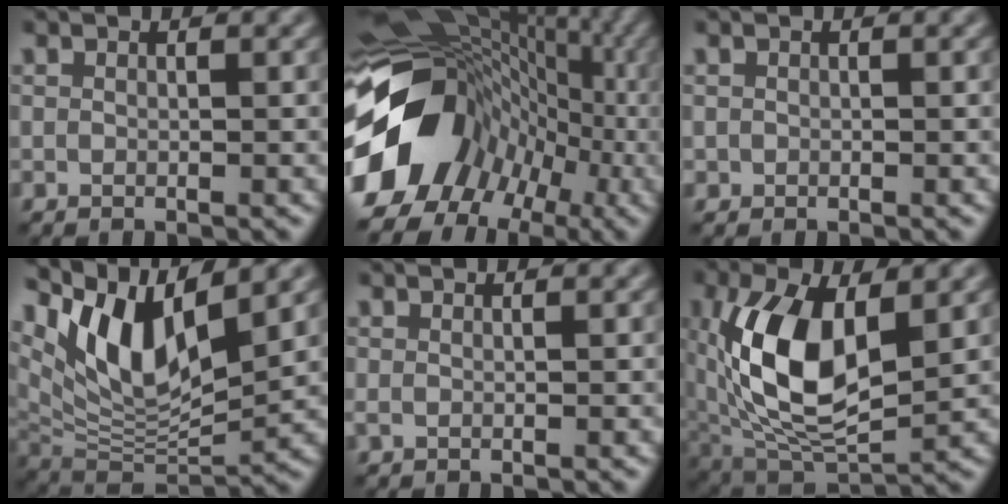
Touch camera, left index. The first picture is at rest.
{"total": 16.2, "force": [-3.3, 13.4, 8.6], "torque": [-0.158, -0.001, -0.057]}
{"total": 0.0}
{"total": 10.0, "force": [5.3, 3.7, 7.7], "torque": [-0.146, -0.009, 0.104]}
{"total": 0.5, "force": [0.2, 0.3, 0.4], "torque": [-0.013, 0.001, 0.002]}
{"total": 11.4, "force": [1.5, 6.1, 9.6], "torque": [-0.192, -0.008, 0.028]}